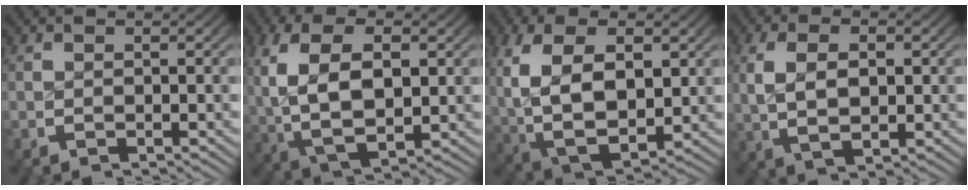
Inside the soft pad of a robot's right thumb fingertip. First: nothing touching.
{"total": 9.8, "force": [0.2, 6.3, 7.5], "torque": [-0.175, -0.025, 0.024]}
{"total": 11.0, "force": [-0.5, 7.5, 8.1], "torque": [-0.197, -0.045, 0.019]}
{"total": 5.5, "force": [0.6, 3.5, 4.3], "torque": [-0.084, -0.009, 0.023]}